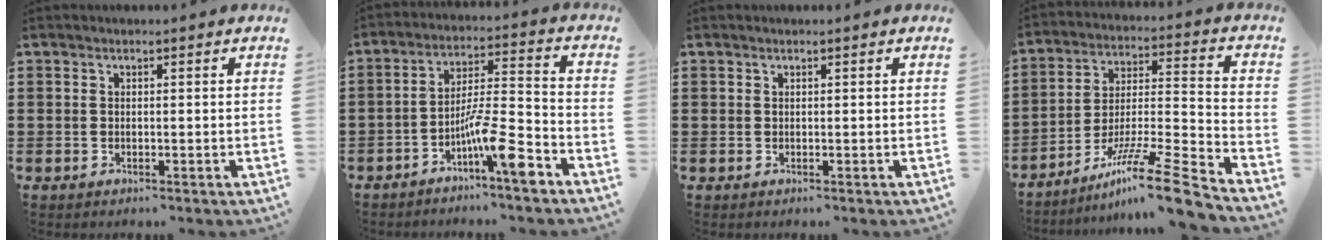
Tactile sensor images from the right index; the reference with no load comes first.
{"total": 10.5, "force": [-6.2, 1.7, 8.3], "torque": [-0.152, -0.001, -0.117]}
{"total": 0.0}
{"total": 13.1, "force": [-10.0, 0.3, 8.4], "torque": [-0.133, 0.021, -0.187]}